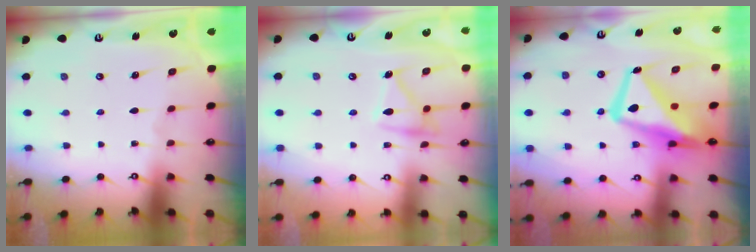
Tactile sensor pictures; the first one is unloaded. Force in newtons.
{"total": 13.7, "press": 13.7, "slide": 0.9}
{"total": 16.9, "press": 16.8, "slide": 1.9}